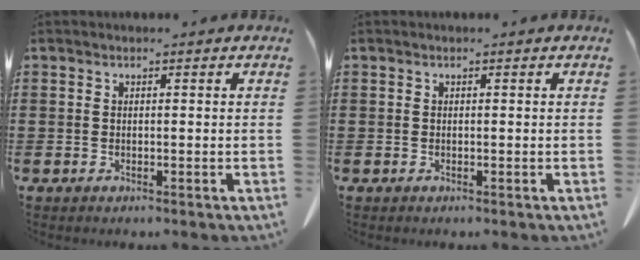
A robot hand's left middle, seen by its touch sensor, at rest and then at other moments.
{"total": 0.0}